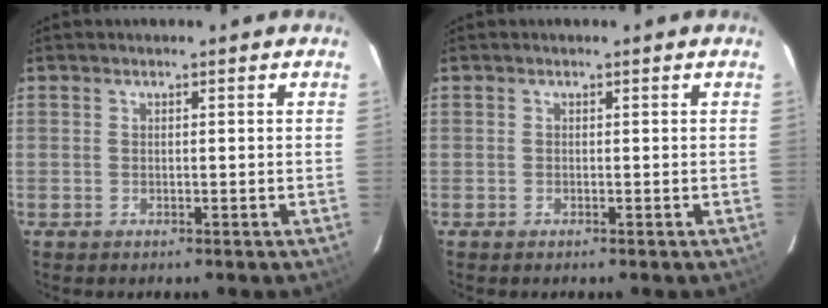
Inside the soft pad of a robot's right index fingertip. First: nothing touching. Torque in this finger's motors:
{"motor_torque": [0.10, -0.02, 0.04, 0.01]}